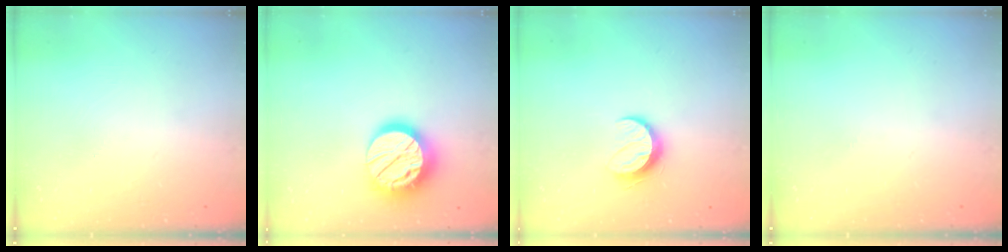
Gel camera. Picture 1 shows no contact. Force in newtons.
{"total": 17.3, "press": 17.2, "slide": 1.3}
{"total": 8.9, "press": 8.9, "slide": 0.3}
{"total": 0.0}